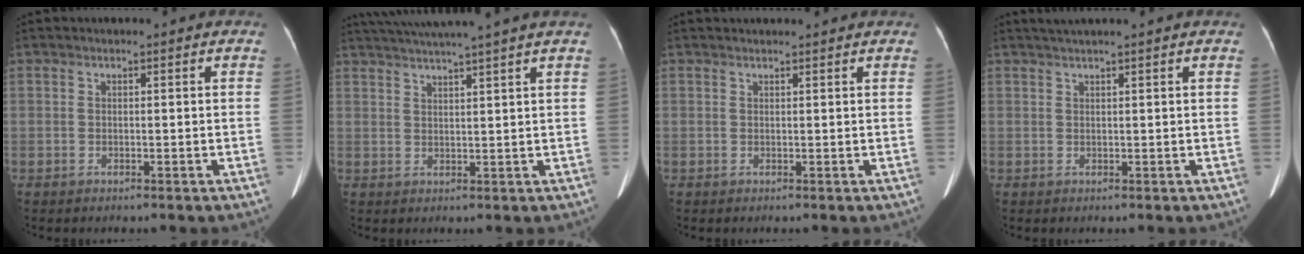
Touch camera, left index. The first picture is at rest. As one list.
[{"total": 10.5, "force": [9.0, -2.0, 5.1], "torque": [-0.089, 0.008, 0.126]}, {"total": 3.3, "force": [3.2, 0.2, 0.9], "torque": [-0.011, 0.023, 0.039]}, {"total": 3.2, "force": [2.6, -0.6, 1.7], "torque": [-0.020, 0.028, 0.046]}]